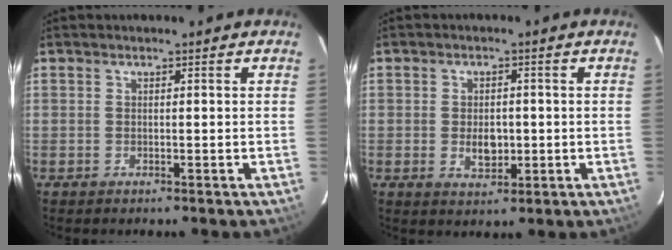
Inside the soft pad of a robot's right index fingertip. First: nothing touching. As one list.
[{"total": 4.4, "force": [-0.6, 2.9, 3.2], "torque": [-0.056, 0.000, -0.004]}]